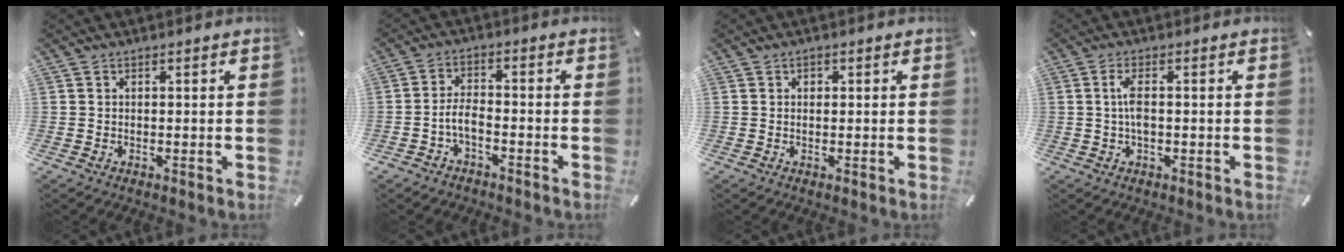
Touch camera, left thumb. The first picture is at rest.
{"total": 4.6, "force": [-2.5, 2.2, 3.1], "torque": [-0.065, 0.013, -0.050]}
{"total": 0.9, "force": [0.1, 0.8, 0.3], "torque": [0.003, 0.002, -0.001]}
{"total": 3.8, "force": [-0.1, 1.2, 3.6], "torque": [-0.073, -0.001, -0.006]}